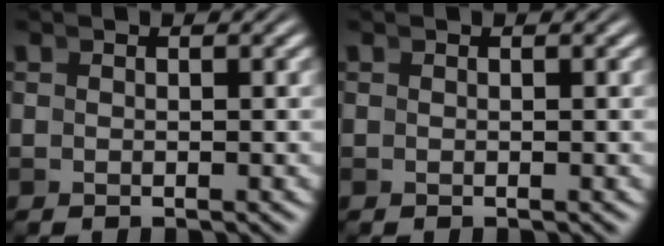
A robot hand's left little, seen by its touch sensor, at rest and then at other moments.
{"total": 0.0}